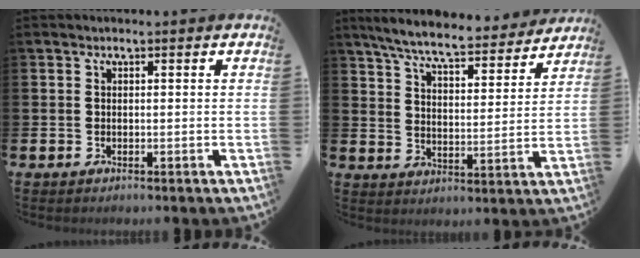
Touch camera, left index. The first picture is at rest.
{"total": 7.5, "force": [6.9, 0.9, 2.7], "torque": [-0.076, -0.045, 0.118]}